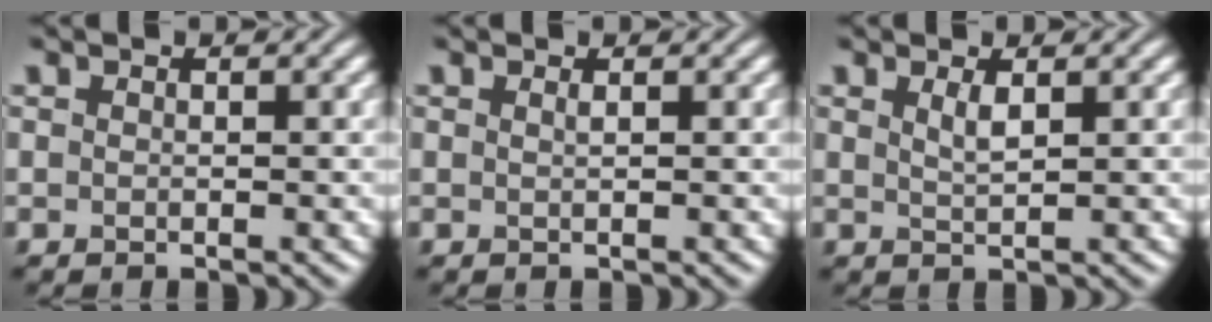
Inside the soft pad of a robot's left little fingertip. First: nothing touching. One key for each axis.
{"total": 0.5, "fx": 0.3, "fy": 0.2, "fz": 0.4, "tx": -0.004, "ty": 0.001, "tz": 0.004}
{"total": 1.4, "fx": 0.7, "fy": 0.3, "fz": 1.1, "tx": -0.022, "ty": 0.000, "tz": 0.013}